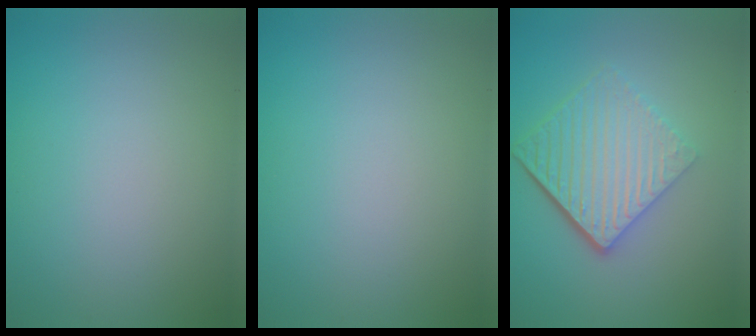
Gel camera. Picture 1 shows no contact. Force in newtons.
{"total": 0.0}
{"total": 6.5, "press": 4.3, "slide": 4.8}